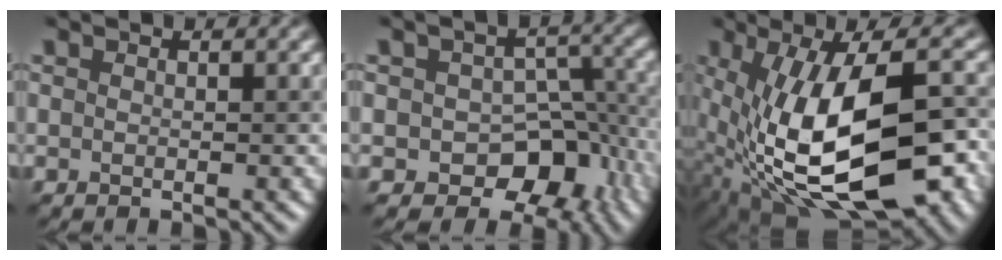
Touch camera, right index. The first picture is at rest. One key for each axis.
{"total": 7.9, "fx": -3.0, "fy": 5.5, "fz": 4.8, "tx": -0.054, "ty": -0.005, "tz": -0.045}
{"total": 17.1, "fx": -3.0, "fy": 7.9, "fz": 14.8, "tx": -0.248, "ty": -0.012, "tz": -0.036}